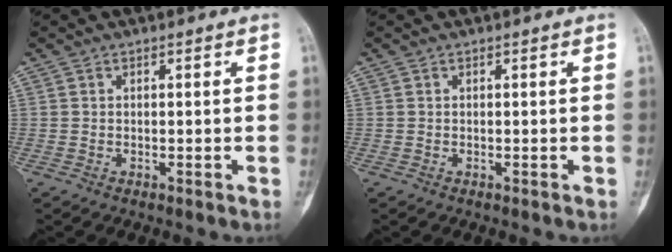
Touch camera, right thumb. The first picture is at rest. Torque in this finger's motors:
{"motor_torque": [0.85, 0.69, 0.06, -0.07, 0.03]}